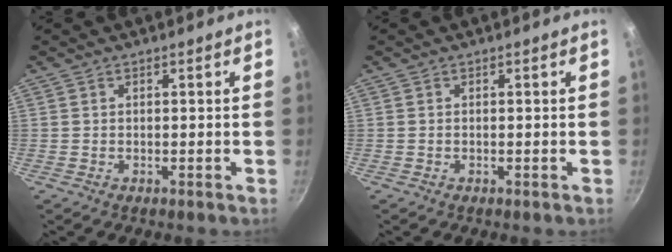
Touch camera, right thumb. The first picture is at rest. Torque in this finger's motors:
{"motor_torque": [-0.11, -0.04, -0.07, -0.03, -0.02]}